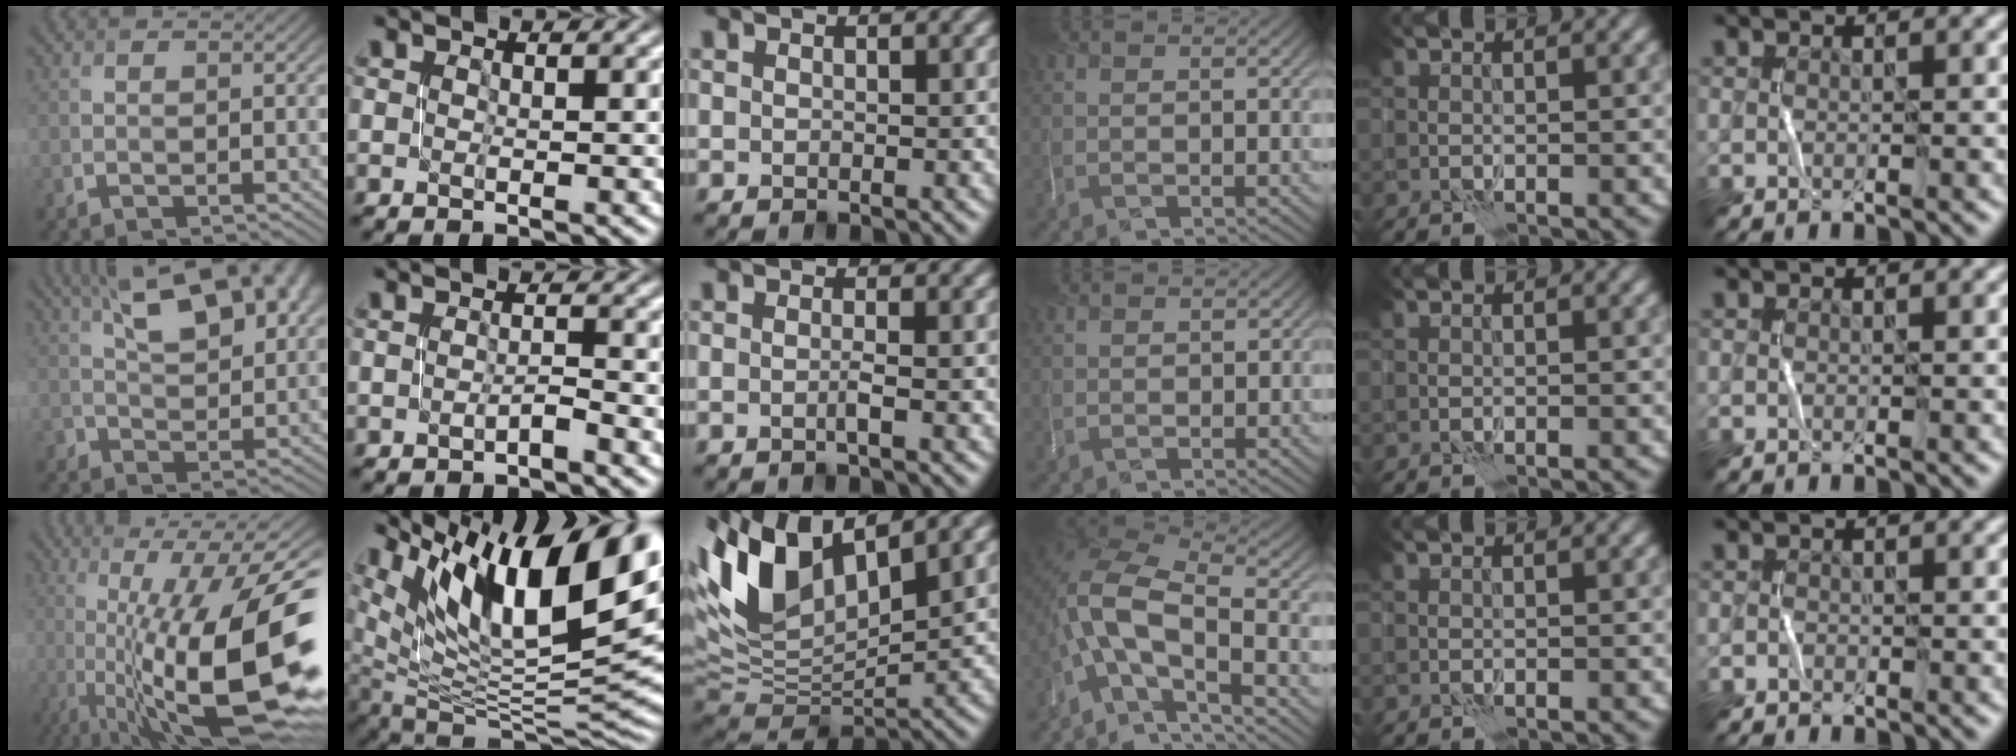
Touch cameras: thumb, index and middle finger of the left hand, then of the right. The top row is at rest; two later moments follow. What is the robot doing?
{"motion": "open", "object": "stapler"}